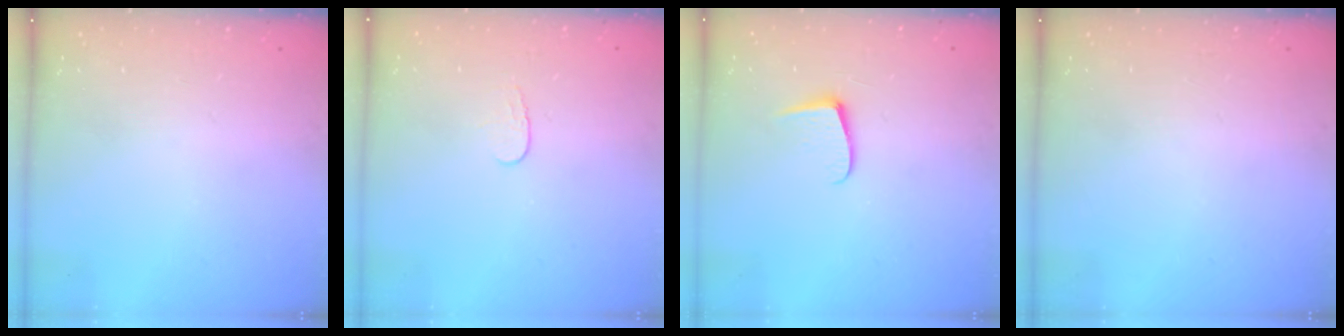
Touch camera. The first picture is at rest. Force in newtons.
{"total": 3.6, "press": 3.5, "slide": 0.4}
{"total": 5.9, "press": 5.8, "slide": 0.5}
{"total": 0.0}